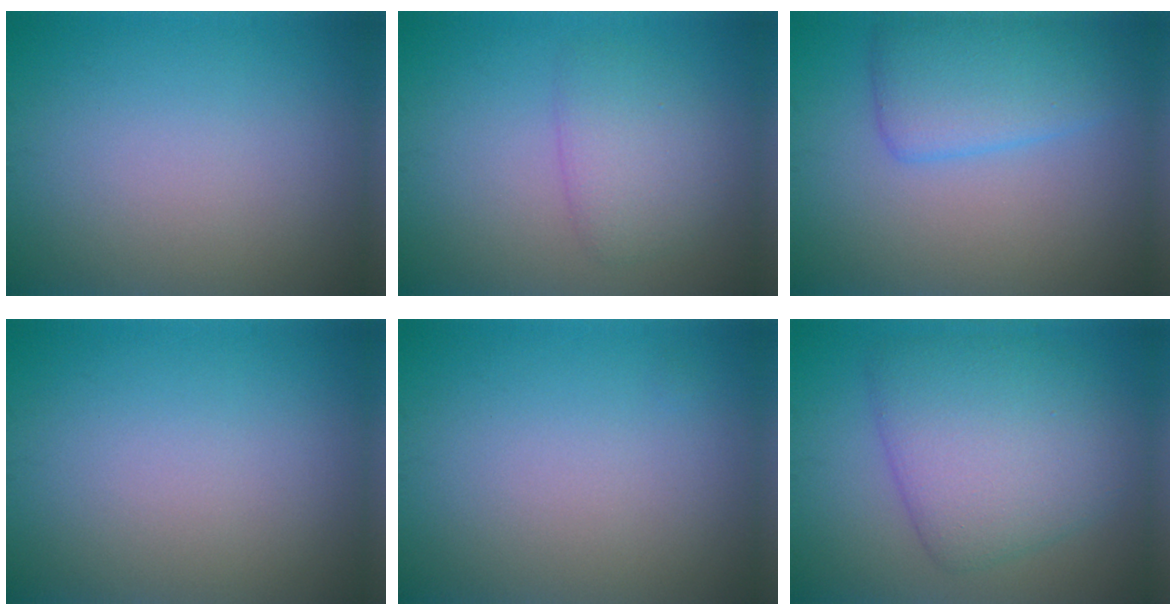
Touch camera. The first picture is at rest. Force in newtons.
{"total": 2.9, "press": 2.9, "slide": 0.2}
{"total": 4.5, "press": 4.5, "slide": 0.1}
{"total": 0.0}
{"total": 0.0}
{"total": 7.1, "press": 7.1, "slide": 0.2}